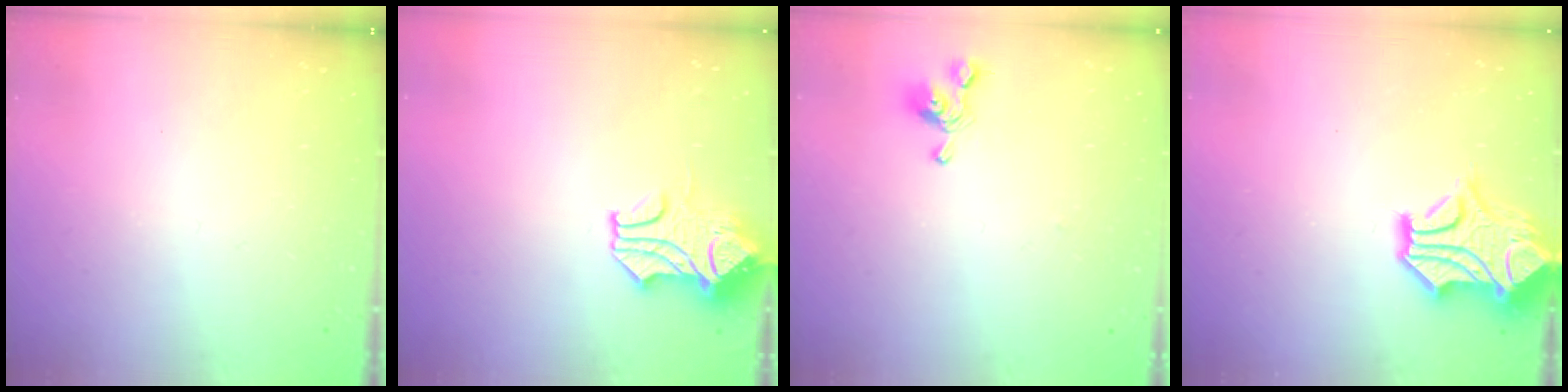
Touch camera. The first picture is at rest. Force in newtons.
{"total": 1.5, "press": 0.8, "slide": 1.3}
{"total": 1.7, "press": 1.6, "slide": 0.6}
{"total": 4.3, "press": 3.9, "slide": 1.9}